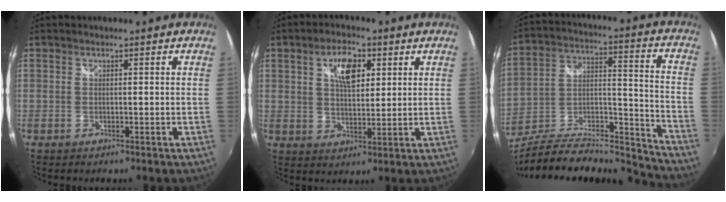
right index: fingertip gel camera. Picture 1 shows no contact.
{"total": 7.4, "force": [2.9, 3.6, 5.8], "torque": [-0.099, 0.015, 0.051]}
{"total": 21.1, "force": [-18.8, 2.9, 9.3], "torque": [-0.153, -0.008, -0.305]}